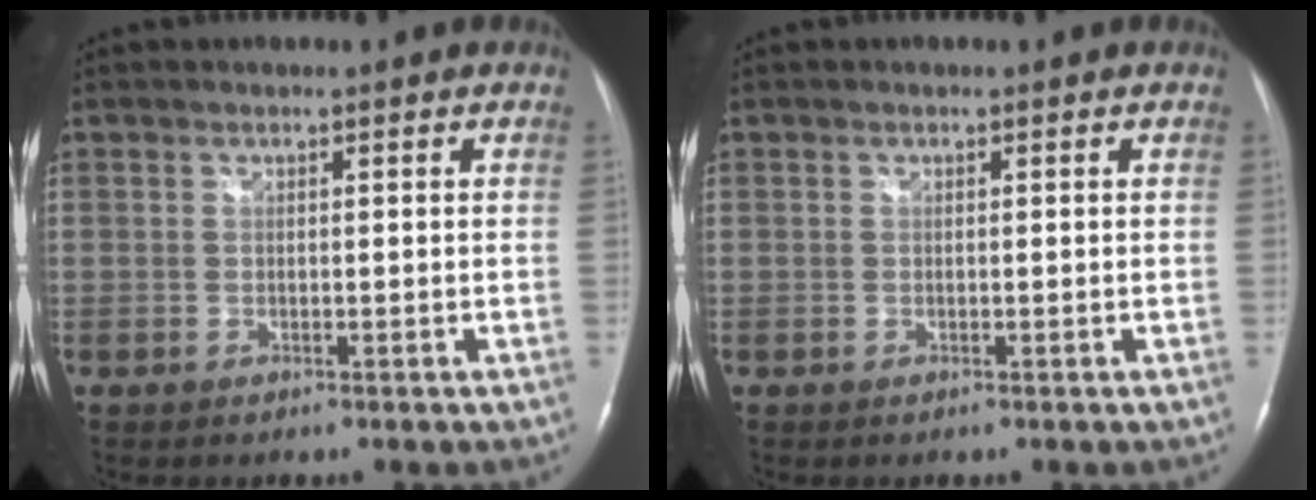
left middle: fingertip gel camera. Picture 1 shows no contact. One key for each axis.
{"total": 0.0}